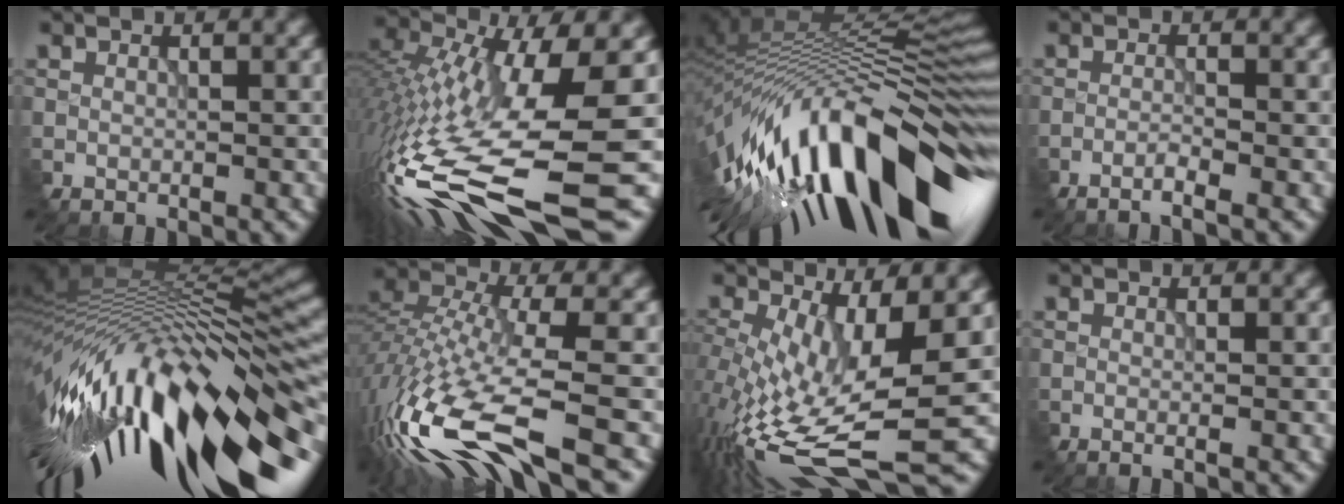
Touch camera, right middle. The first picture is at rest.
{"total": 14.5, "force": [-4.1, 4.1, 13.3], "torque": [-0.280, -0.012, -0.063]}
{"total": 15.8, "force": [-5.2, 6.2, 13.6], "torque": [-0.206, 0.008, -0.083]}
{"total": 1.9, "force": [-1.5, 0.1, 1.2], "torque": [-0.016, 0.006, -0.038]}
{"total": 17.1, "force": [-6.3, 5.8, 14.8], "torque": [-0.265, -0.012, -0.101]}
{"total": 13.0, "force": [-7.0, 4.3, 10.1], "torque": [-0.231, -0.001, -0.123]}
{"total": 11.2, "force": [-2.5, 3.5, 10.4], "torque": [-0.212, -0.024, -0.028]}
{"total": 1.2, "force": [-0.1, 0.5, 1.1], "torque": [-0.008, -0.001, -0.014]}